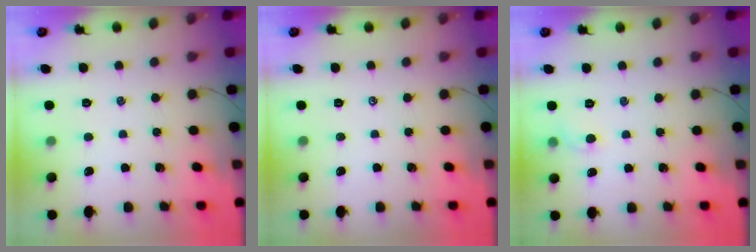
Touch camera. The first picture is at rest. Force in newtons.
{"total": 0.0}
{"total": 4.0, "press": 3.8, "slide": 1.3}